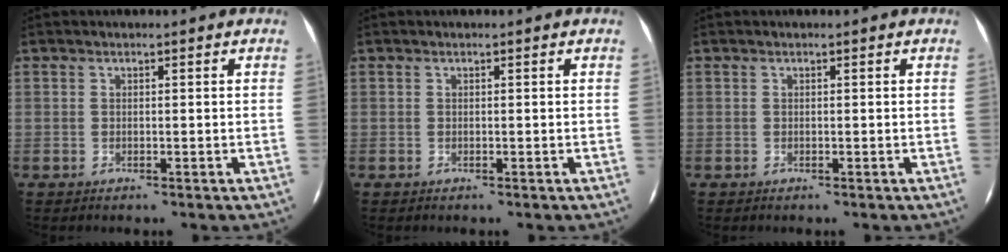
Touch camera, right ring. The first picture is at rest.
{"total": 0.0}
{"total": 0.0}